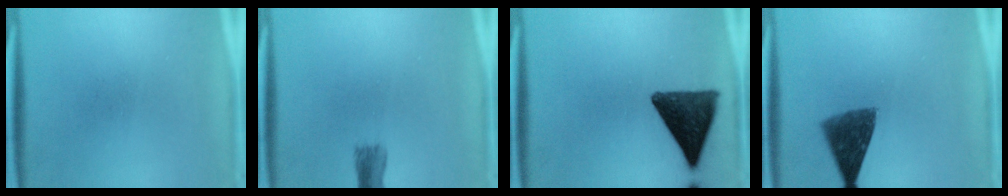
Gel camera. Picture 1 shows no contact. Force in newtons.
{"total": 2.5}
{"total": 13.0}
{"total": 8.0}